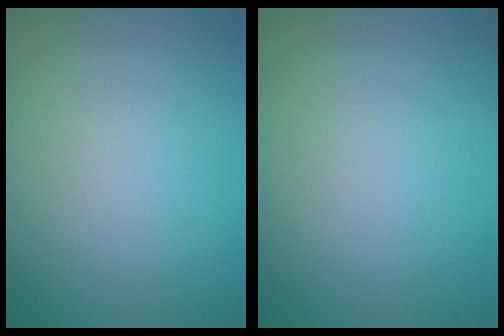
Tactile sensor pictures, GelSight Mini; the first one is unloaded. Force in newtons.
{"total": 0.0}